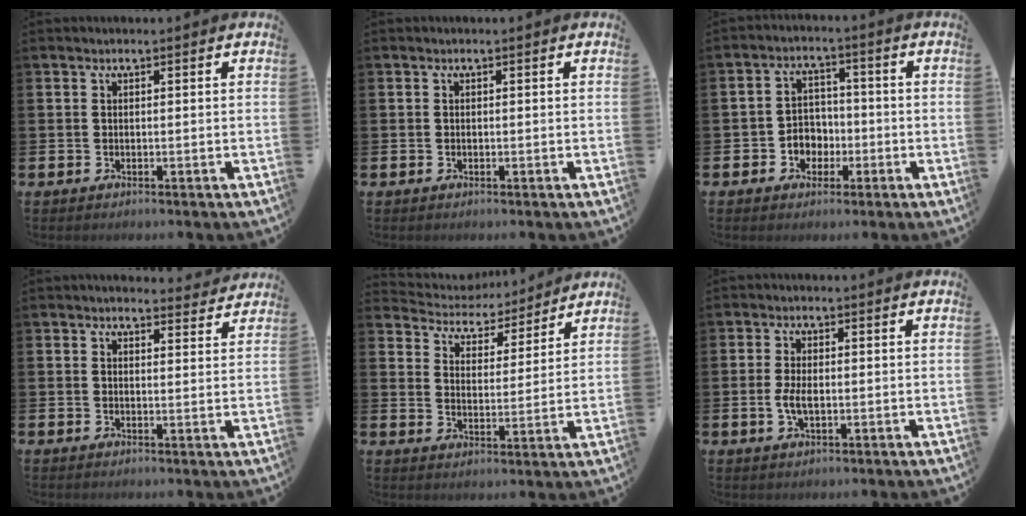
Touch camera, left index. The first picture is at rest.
{"total": 0.7, "force": [-0.7, 0.2, -0.1], "torque": [-0.002, 0.006, -0.014]}
{"total": 4.0, "force": [-1.9, 3.3, 1.0], "torque": [-0.025, 0.005, -0.044]}
{"total": 2.9, "force": [2.8, 0.6, 0.2], "torque": [0.010, -0.020, 0.047]}
{"total": 4.3, "force": [4.0, 1.5, -0.3], "torque": [-0.016, -0.041, 0.064]}
{"total": 3.0, "force": [-1.0, 1.3, 2.5], "torque": [-0.041, 0.004, -0.020]}